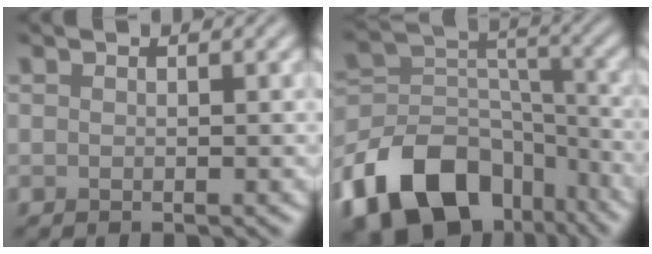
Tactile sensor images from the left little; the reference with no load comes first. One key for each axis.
{"total": 14.3, "fx": -8.7, "fy": 9.0, "fz": 6.9, "tx": -0.151, "ty": 0.001, "tz": -0.149}